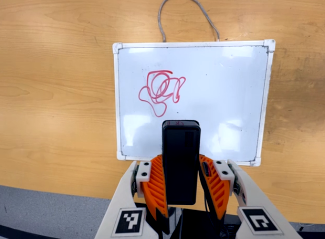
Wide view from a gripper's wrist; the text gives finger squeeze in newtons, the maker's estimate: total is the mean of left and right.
{"total": 3.4, "left": 2.1, "right": 4.8}